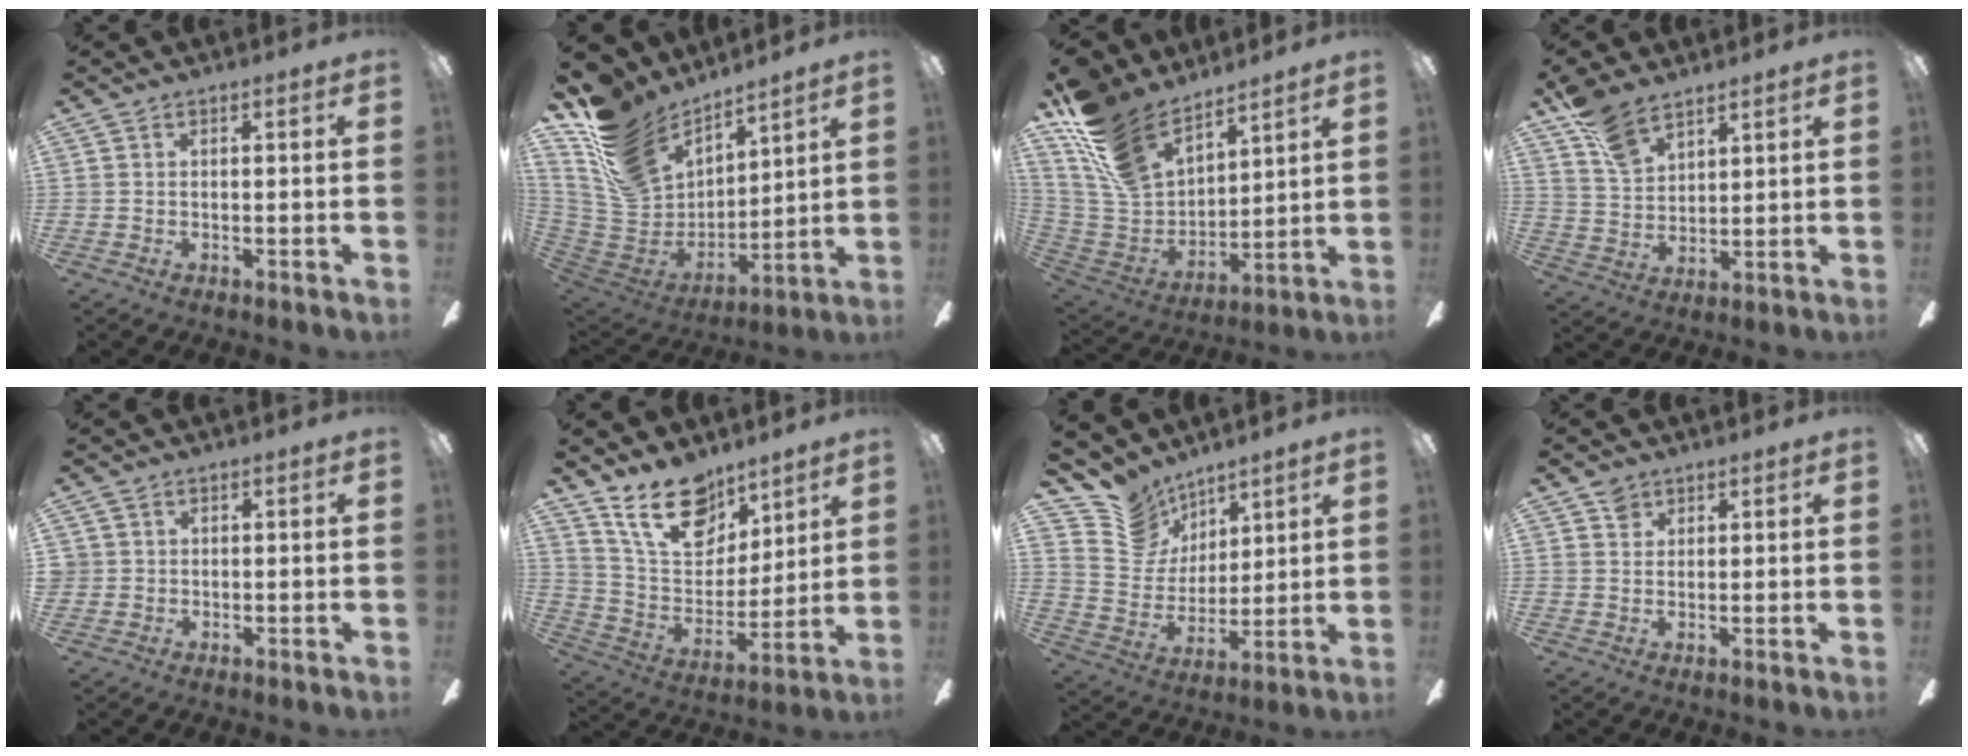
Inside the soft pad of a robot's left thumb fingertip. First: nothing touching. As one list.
[{"total": 18.4, "force": [12.4, 11.0, 7.9], "torque": [-0.184, -0.080, 0.238]}, {"total": 19.3, "force": [14.0, 9.8, 9.0], "torque": [-0.213, -0.079, 0.265]}, {"total": 10.1, "force": [7.7, 4.9, 4.4], "torque": [-0.085, -0.031, 0.146]}, {"total": 1.6, "force": [0.2, 1.6, 0.2], "torque": [-0.007, 0.004, 0.003]}, {"total": 19.1, "force": [13.1, 10.5, 9.2], "torque": [-0.157, -0.072, 0.241]}, {"total": 11.8, "force": [9.1, 7.5, 1.1], "torque": [-0.058, -0.071, 0.183]}, {"total": 2.6, "force": [1.8, 1.8, 0.5], "torque": [-0.005, -0.001, 0.034]}]